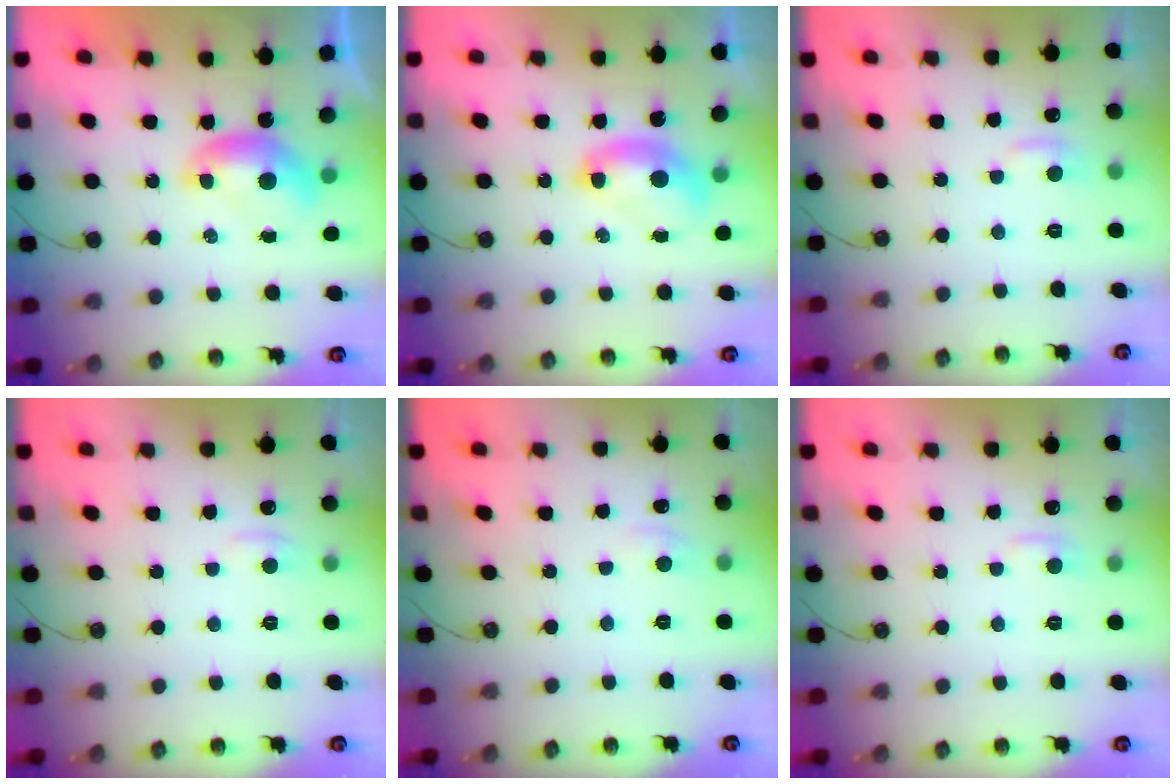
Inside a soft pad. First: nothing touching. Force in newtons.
{"total": 2.5, "press": 2.5, "slide": 0.2}
{"total": 1.0, "press": 0.0, "slide": 1.0}
{"total": 0.9, "press": 0.6, "slide": 0.7}
{"total": 0.8, "press": 0.5, "slide": 0.6}
{"total": 1.9, "press": 1.8, "slide": 0.6}